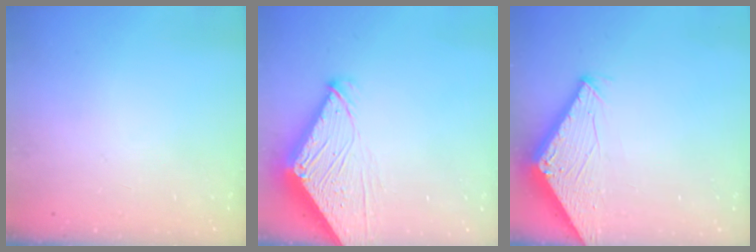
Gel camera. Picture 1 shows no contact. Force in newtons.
{"total": 7.1, "press": 7.1, "slide": 0.8}
{"total": 2.8, "press": 2.8, "slide": 0.2}